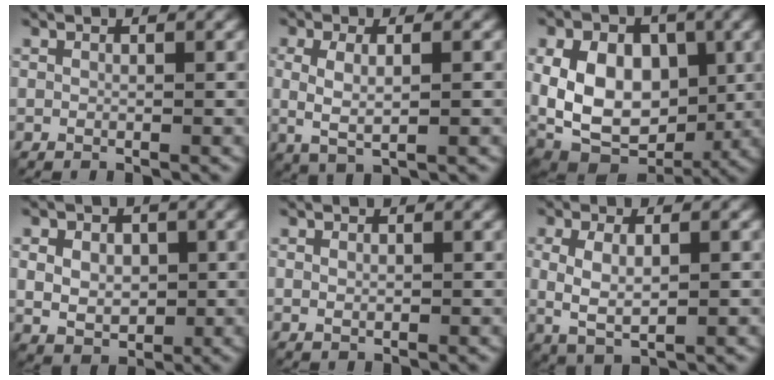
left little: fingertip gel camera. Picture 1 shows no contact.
{"total": 3.1, "force": [0.1, 1.1, 3.0], "torque": [-0.061, 0.000, 0.003]}
{"total": 13.6, "force": [0.8, 10.0, 9.3], "torque": [-0.170, 0.012, 0.014]}
{"total": 4.8, "force": [0.5, 3.7, 3.0], "torque": [-0.046, 0.008, 0.001]}
{"total": 0.7, "force": [0.1, 0.5, 0.5], "torque": [-0.007, 0.000, 0.002]}
{"total": 4.0, "force": [0.0, 1.8, 3.5], "torque": [-0.077, 0.000, 0.004]}